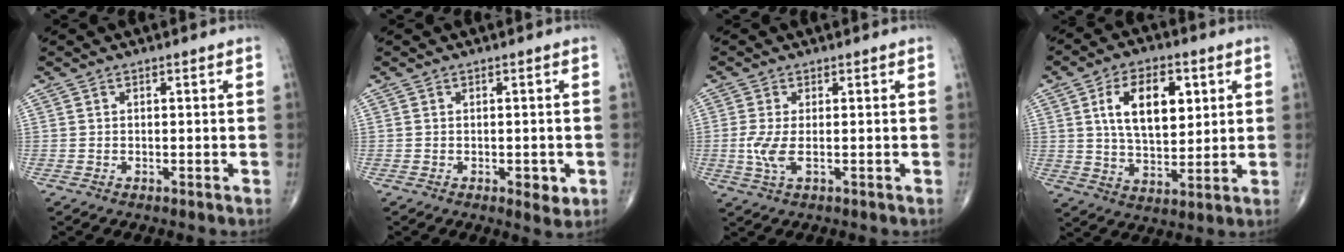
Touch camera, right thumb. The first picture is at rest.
{"total": 3.1, "force": [-0.9, 1.5, 2.5], "torque": [-0.026, -0.004, -0.010]}
{"total": 4.1, "force": [-0.6, 1.4, 3.8], "torque": [-0.099, -0.011, -0.013]}
{"total": 13.5, "force": [3.9, 7.5, 10.5], "torque": [-0.152, -0.011, 0.070]}